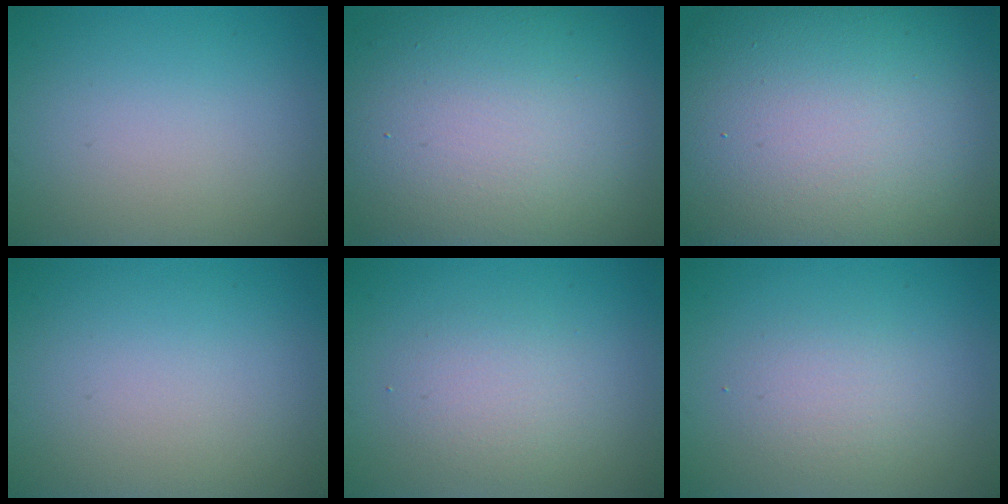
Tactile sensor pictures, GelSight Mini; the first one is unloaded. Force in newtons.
{"total": 15.9, "press": 15.9, "slide": 1.0}
{"total": 22.1, "press": 22.0, "slide": 1.5}
{"total": 0.0}
{"total": 2.4, "press": 2.4, "slide": 0.1}
{"total": 2.0, "press": 2.0, "slide": 0.1}